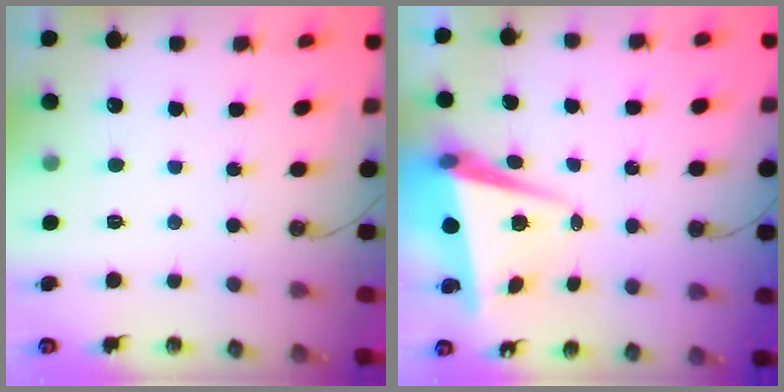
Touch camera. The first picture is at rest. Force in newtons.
{"total": 7.6, "press": 7.5, "slide": 1.2}